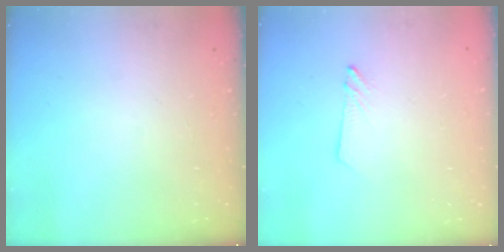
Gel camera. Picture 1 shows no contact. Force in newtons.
{"total": 1.5, "press": 1.5, "slide": 0.1}